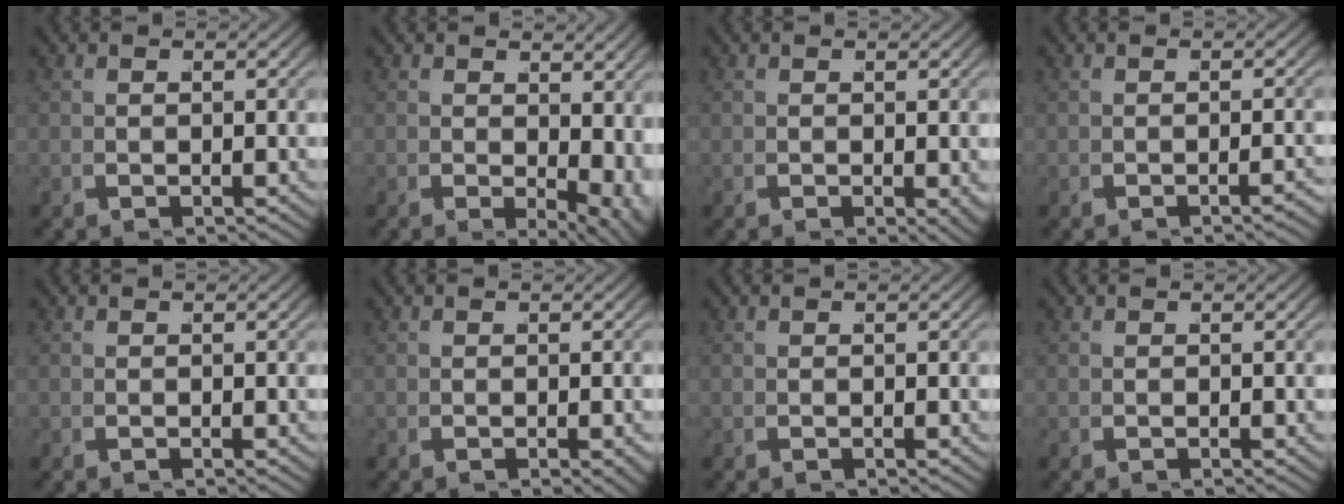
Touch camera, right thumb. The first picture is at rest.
{"total": 4.8, "force": [0.3, 2.7, 3.9], "torque": [-0.052, -0.020, 0.014]}
{"total": 1.4, "force": [-0.2, 0.6, 1.3], "torque": [-0.014, -0.007, 0.000]}
{"total": 1.1, "force": [-1.0, -0.1, 0.5], "torque": [-0.008, 0.005, -0.017]}
{"total": 0.0}
{"total": 1.0, "force": [-0.4, 0.3, 0.8], "torque": [-0.011, -0.003, -0.003]}
{"total": 0.0}
{"total": 0.0}